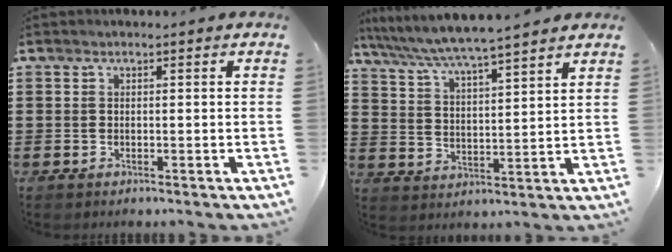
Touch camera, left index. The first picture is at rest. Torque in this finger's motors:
{"motor_torque": [1.07, -1.06, 0.61, 0.21]}